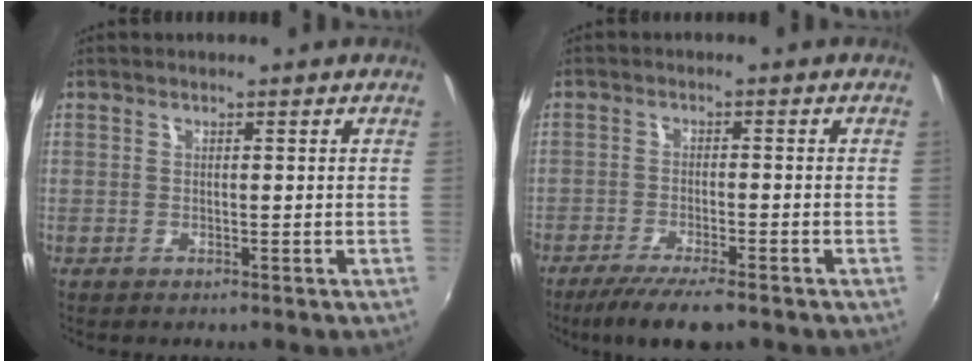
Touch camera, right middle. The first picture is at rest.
{"total": 8.1, "force": [-6.2, 1.4, 5.0], "torque": [-0.111, -0.023, -0.107]}